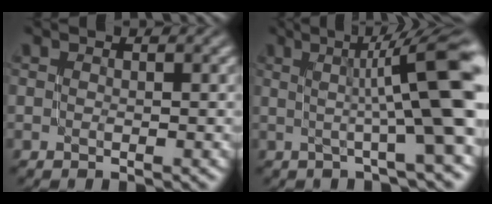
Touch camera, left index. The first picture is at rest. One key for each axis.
{"total": 8.7, "fx": 0.8, "fy": 1.5, "fz": 8.5, "tx": -0.103, "ty": 0.013, "tz": 0.009}